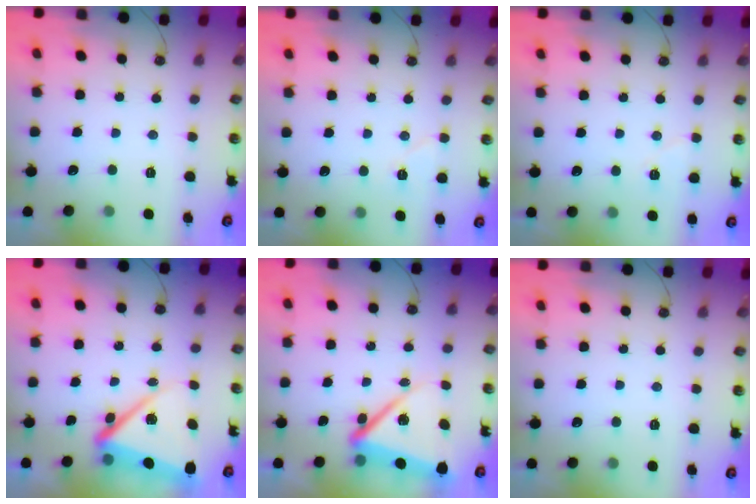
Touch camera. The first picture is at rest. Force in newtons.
{"total": 5.3, "press": 5.1, "slide": 1.5}
{"total": 4.6, "press": 4.2, "slide": 1.8}
{"total": 11.1, "press": 10.9, "slide": 1.8}
{"total": 10.0, "press": 9.9, "slide": 1.4}
{"total": 0.0}